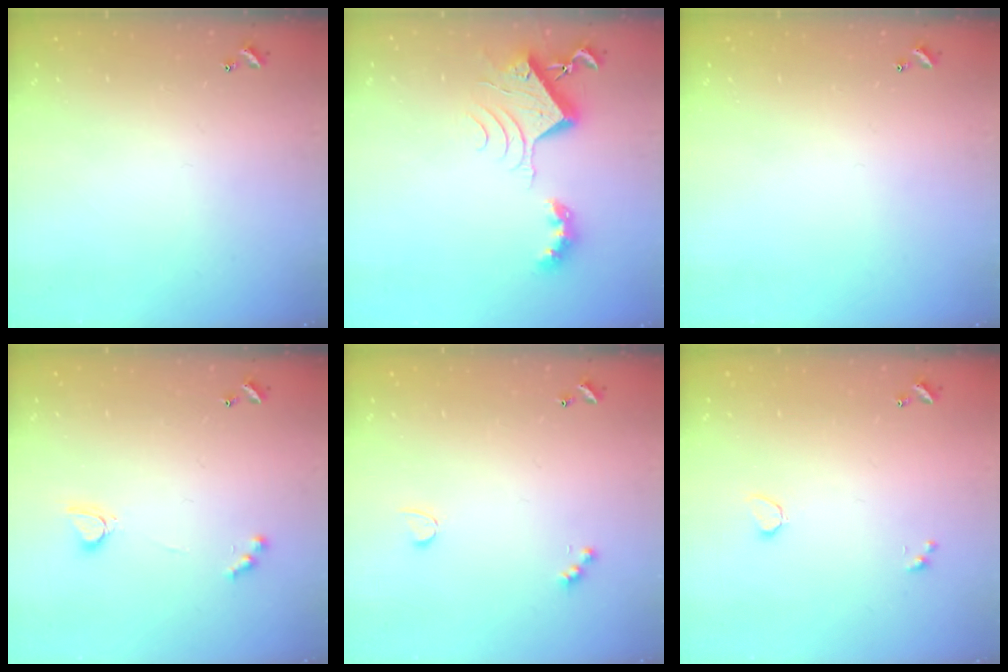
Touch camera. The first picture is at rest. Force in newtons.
{"total": 9.5, "press": 9.4, "slide": 1.1}
{"total": 0.0}
{"total": 4.0, "press": 4.0, "slide": 0.3}
{"total": 2.6, "press": 2.5, "slide": 0.5}
{"total": 0.8, "press": 0.7, "slide": 0.4}